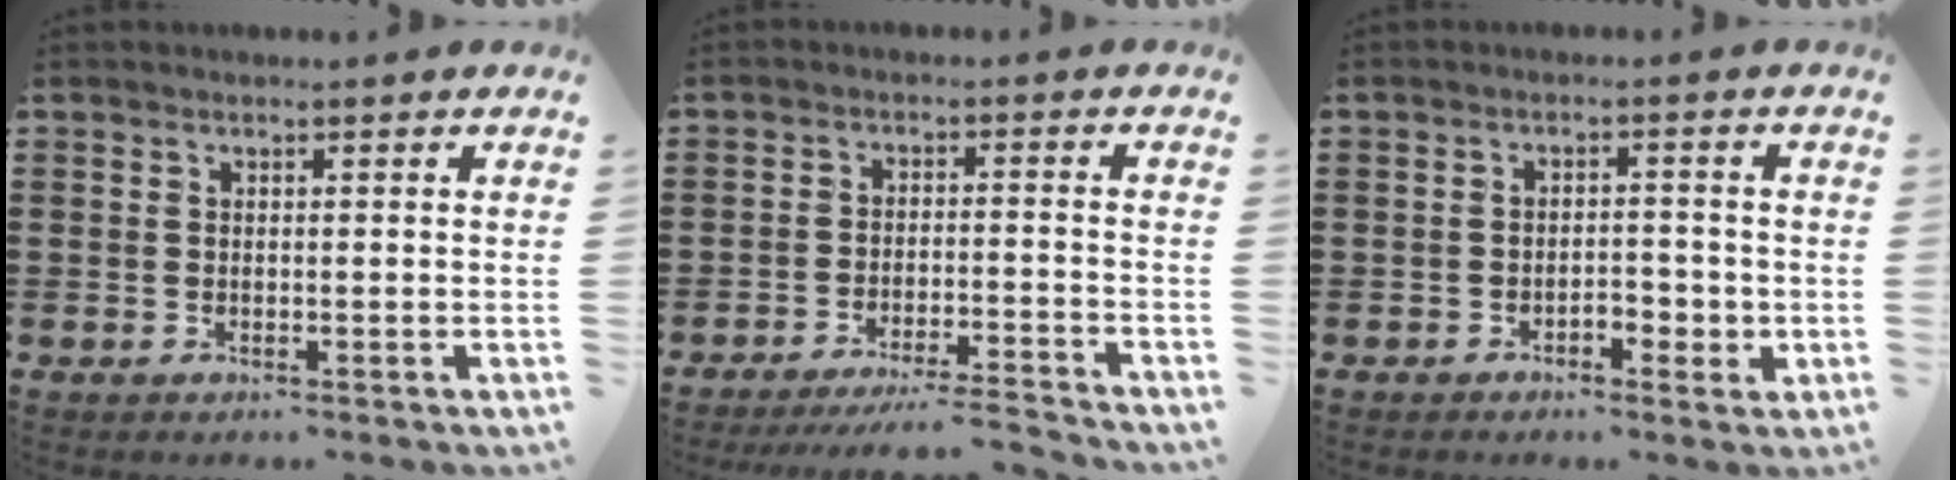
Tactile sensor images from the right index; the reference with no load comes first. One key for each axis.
{"total": 4.8, "fx": -4.5, "fy": -0.4, "fz": 1.6, "tx": -0.034, "ty": -0.014, "tz": -0.090}
{"total": 2.9, "fx": -1.5, "fy": 1.5, "fz": 2.0, "tx": -0.036, "ty": 0.004, "tz": -0.029}